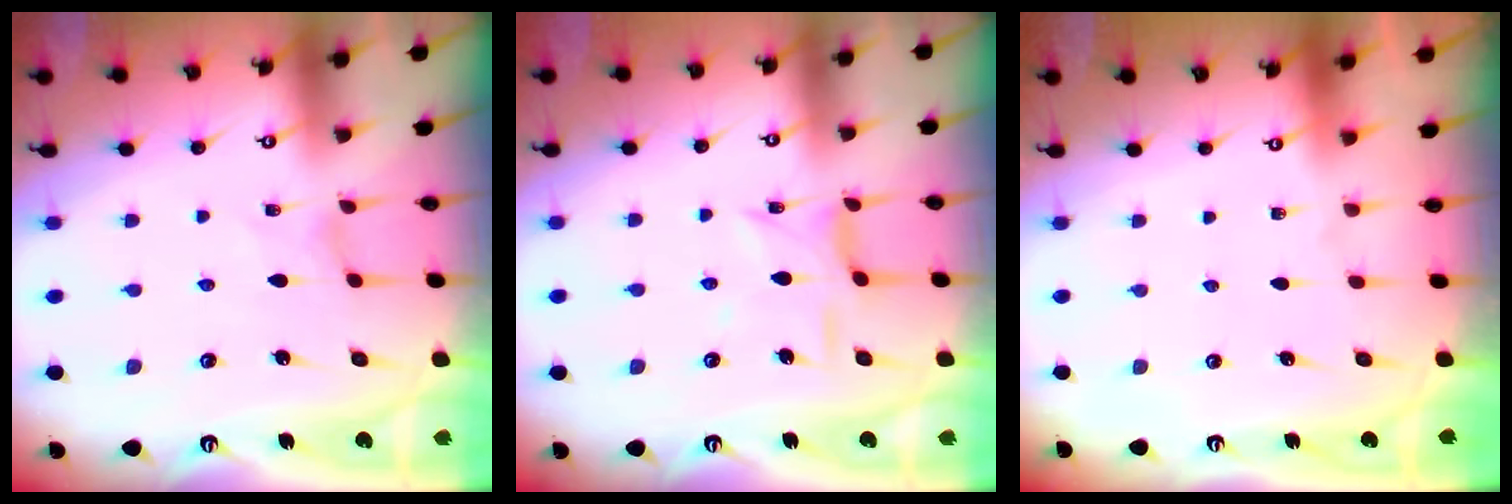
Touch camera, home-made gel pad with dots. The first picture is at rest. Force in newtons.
{"total": 6.1, "press": 6.1, "slide": 0.4}
{"total": 0.0}